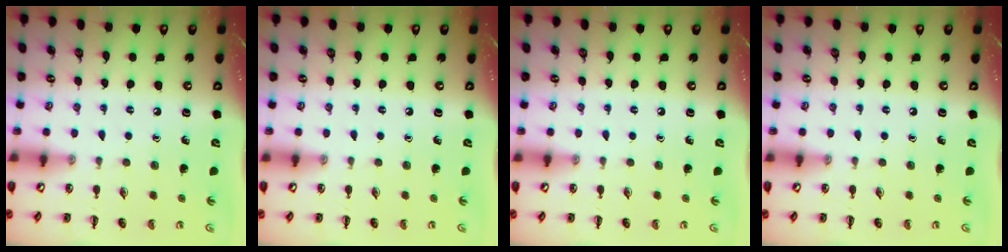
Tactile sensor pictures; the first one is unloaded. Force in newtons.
{"total": 0.0}
{"total": 0.0}
{"total": 0.0}